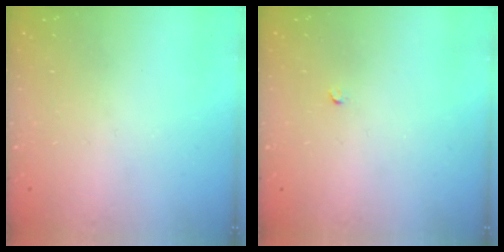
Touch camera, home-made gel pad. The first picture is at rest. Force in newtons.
{"total": 2.0, "press": 2.0, "slide": 0.3}